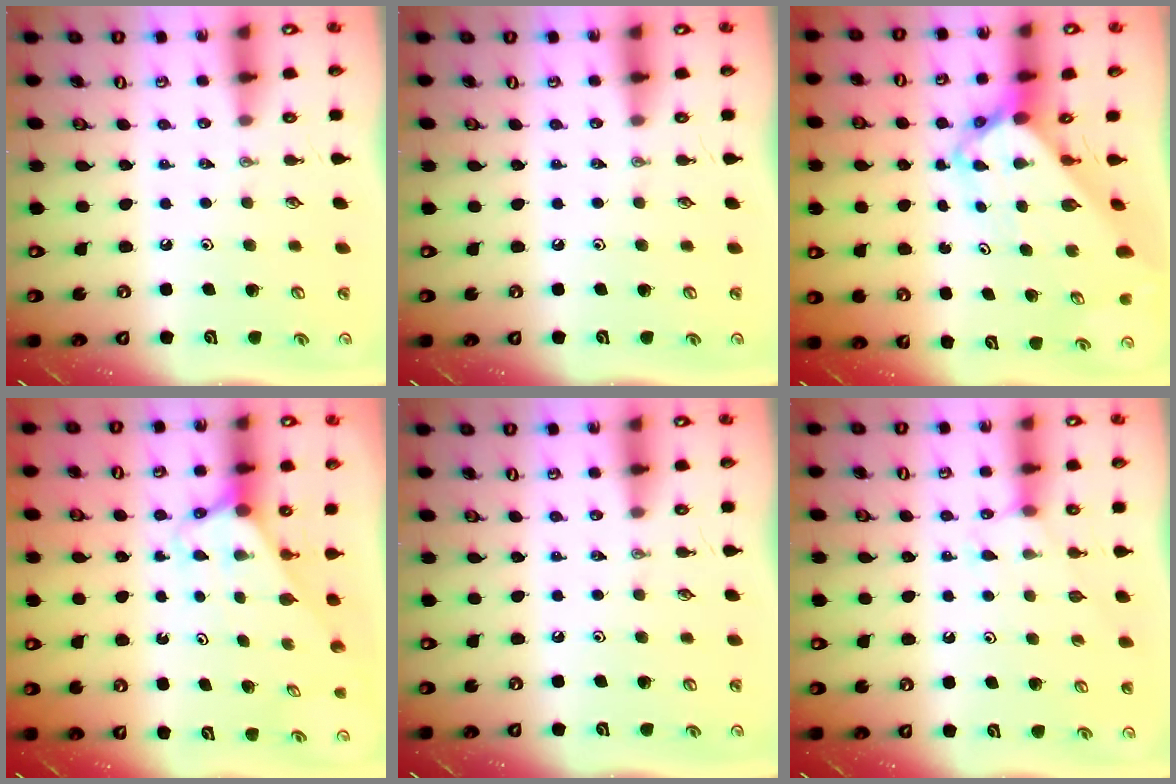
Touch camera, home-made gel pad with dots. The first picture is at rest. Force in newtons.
{"total": 0.0}
{"total": 4.8, "press": 4.7, "slide": 0.5}
{"total": 2.7, "press": 2.7, "slide": 0.2}
{"total": 0.0}
{"total": 5.3, "press": 5.2, "slide": 0.6}